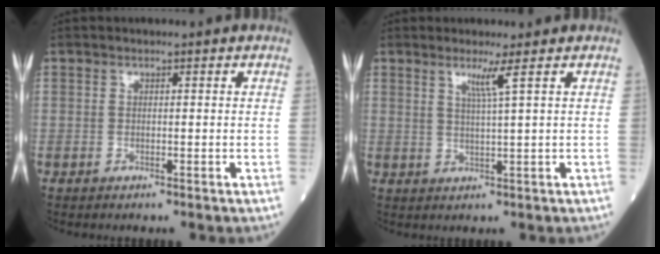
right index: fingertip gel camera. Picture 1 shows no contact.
{"total": 3.0, "force": [1.6, -1.0, 2.3], "torque": [-0.046, -0.009, 0.034]}